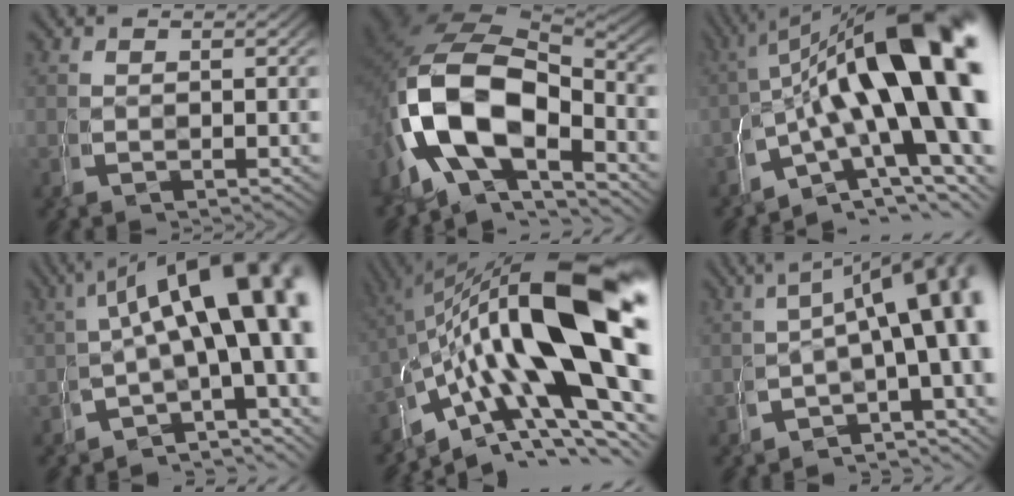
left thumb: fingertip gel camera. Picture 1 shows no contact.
{"total": 16.9, "force": [-1.6, 11.2, 12.6], "torque": [-0.272, -0.048, -0.007]}
{"total": 19.2, "force": [-0.9, 11.5, 15.3], "torque": [-0.221, -0.050, 0.006]}
{"total": 15.5, "force": [0.9, 9.2, 12.5], "torque": [-0.142, -0.007, 0.003]}
{"total": 23.2, "force": [0.8, 13.0, 19.2], "torque": [-0.284, -0.023, 0.015]}
{"total": 11.6, "force": [0.1, 7.0, 9.2], "torque": [-0.096, -0.008, -0.008]}